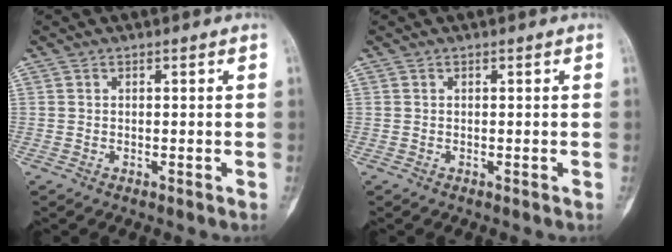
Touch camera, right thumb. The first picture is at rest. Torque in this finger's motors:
{"motor_torque": [0.49, 0.12, 0.12, 0.01, 0.06]}